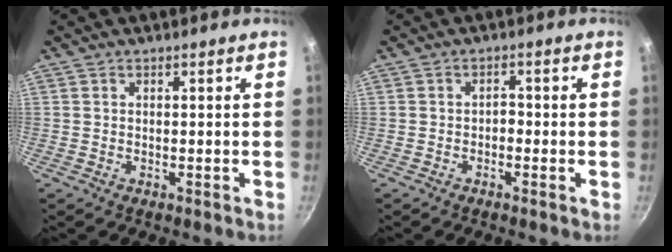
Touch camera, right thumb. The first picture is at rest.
{"total": 1.5, "force": [-0.7, 0.8, 1.0], "torque": [-0.014, 0.009, -0.015]}